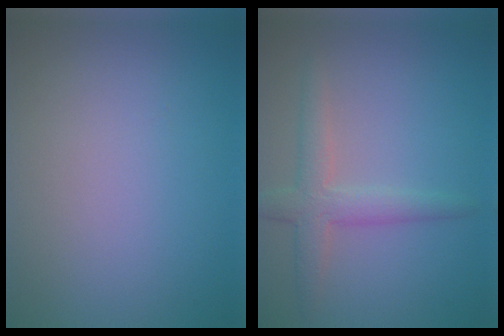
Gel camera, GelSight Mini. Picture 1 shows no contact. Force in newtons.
{"total": 3.0, "press": 3.0, "slide": 0.1}